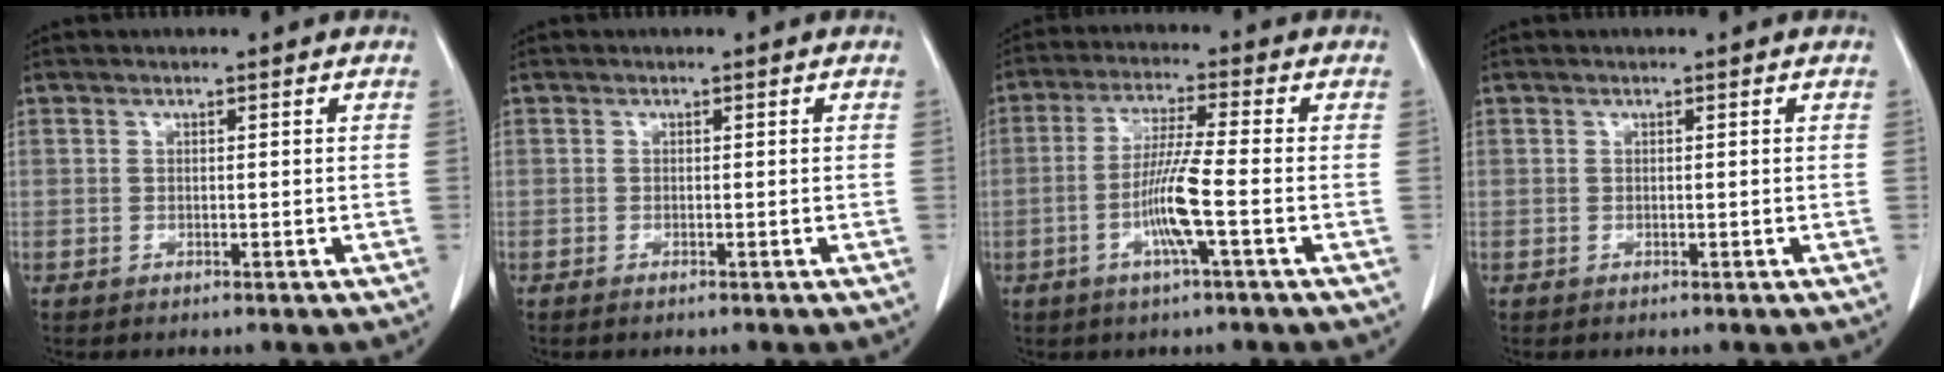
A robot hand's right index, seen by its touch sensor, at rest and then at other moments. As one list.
[{"total": 0.5, "force": [-0.4, -0.1, 0.3], "torque": [-0.009, -0.001, -0.008]}, {"total": 7.7, "force": [-2.4, -0.6, 7.3], "torque": [-0.146, -0.005, -0.049]}, {"total": 0.0}]